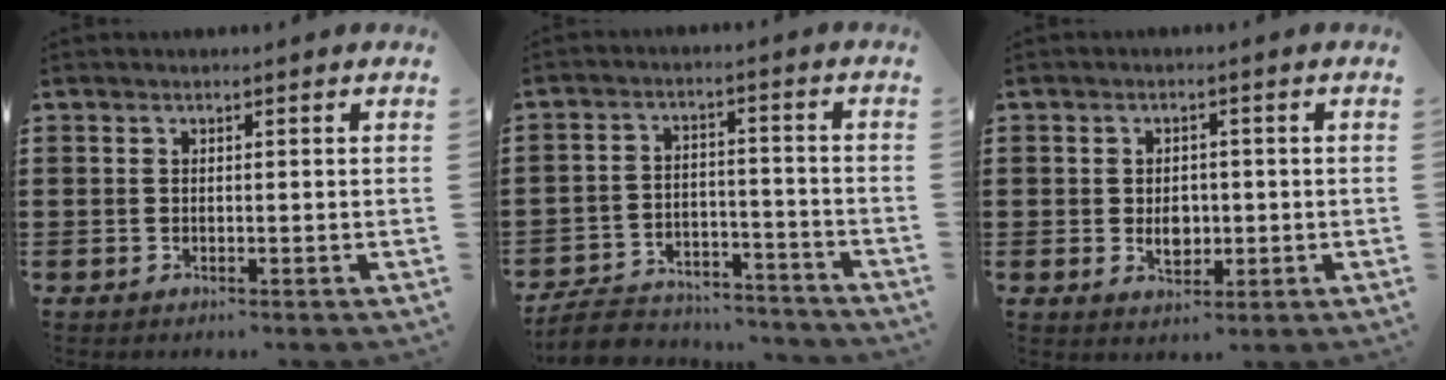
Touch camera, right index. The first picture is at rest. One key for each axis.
{"total": 7.2, "fx": -6.8, "fy": 1.7, "fz": 1.7, "tx": -0.039, "ty": 0.016, "tz": -0.135}
{"total": 3.5, "fx": -0.3, "fy": 2.5, "fz": 2.5, "tx": -0.035, "ty": -0.001, "tz": -0.011}